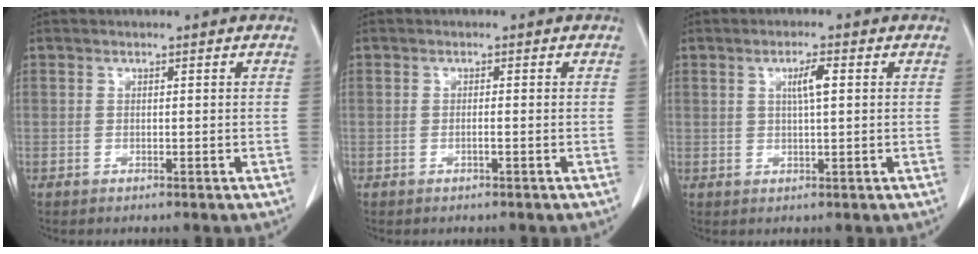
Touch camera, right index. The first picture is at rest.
{"total": 0.7, "force": [-0.3, -0.1, 0.6], "torque": [-0.011, 0.001, -0.005]}
{"total": 3.0, "force": [0.8, 0.2, 2.9], "torque": [-0.051, 0.001, 0.015]}